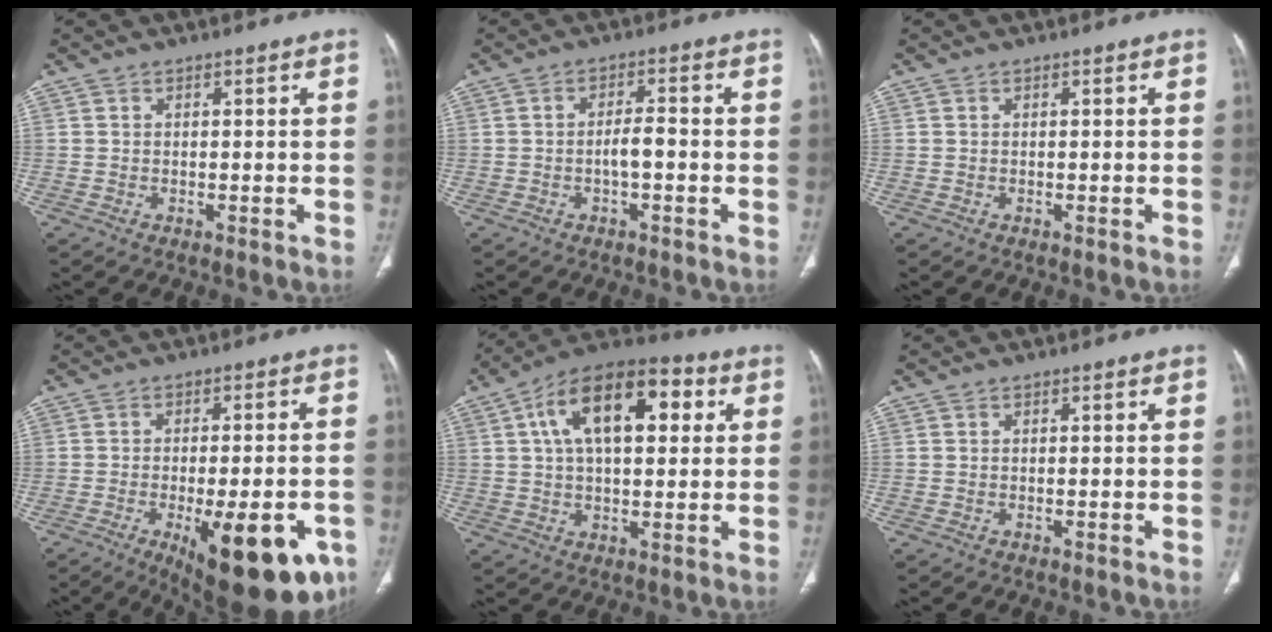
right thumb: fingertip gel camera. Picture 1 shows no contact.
{"total": 3.3, "force": [-0.9, 1.2, 3.0], "torque": [-0.054, 0.014, -0.016]}
{"total": 0.0}
{"total": 19.3, "force": [-8.3, 7.0, 15.9], "torque": [-0.161, 0.008, -0.101]}
{"total": 18.4, "force": [5.2, 9.5, 14.8], "torque": [-0.216, 0.022, 0.074]}
{"total": 0.0}